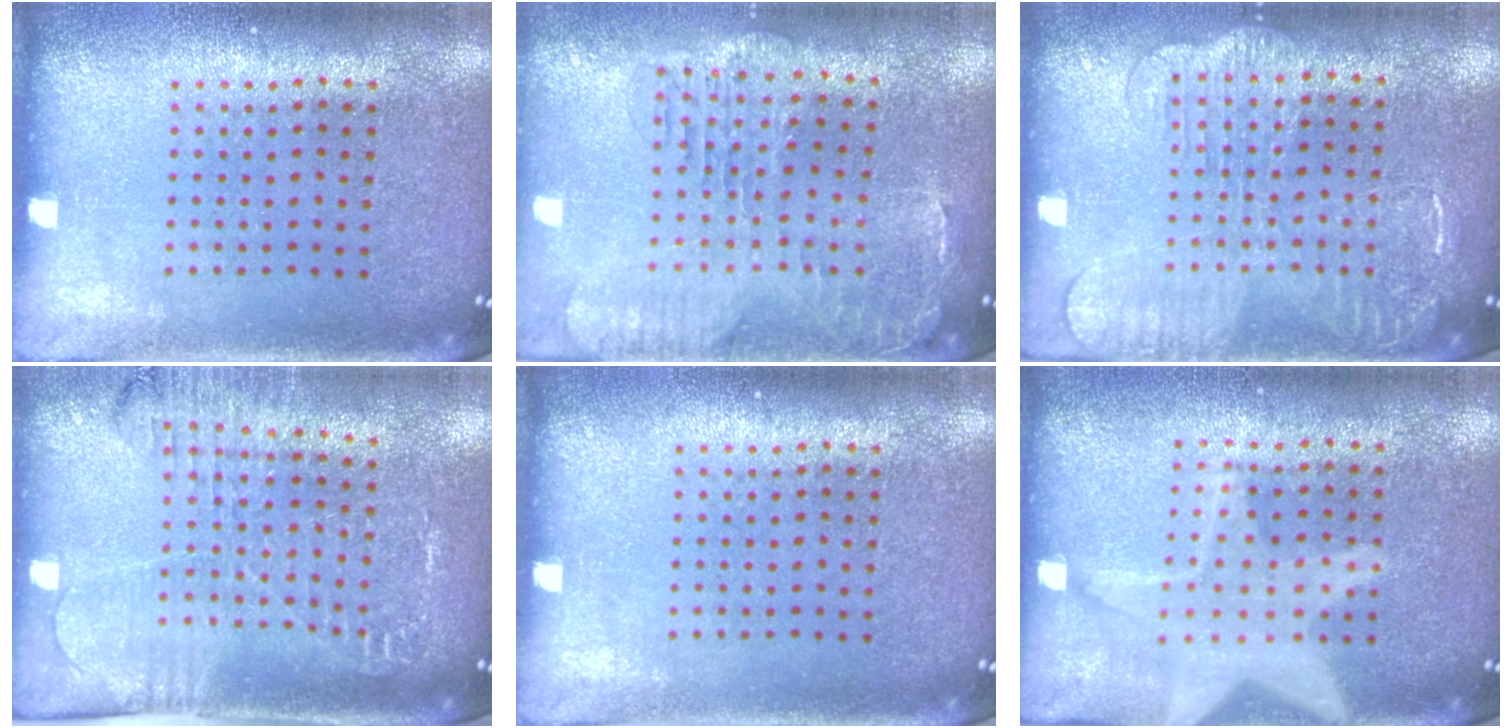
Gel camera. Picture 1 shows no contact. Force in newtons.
{"total": 1.5, "press": 1.4, "slide": 0.4}
{"total": 2.1, "press": 1.9, "slide": 0.9}
{"total": 1.9, "press": 1.9, "slide": 0.3}
{"total": 0.0}
{"total": 2.3, "press": 2.3, "slide": 0.3}